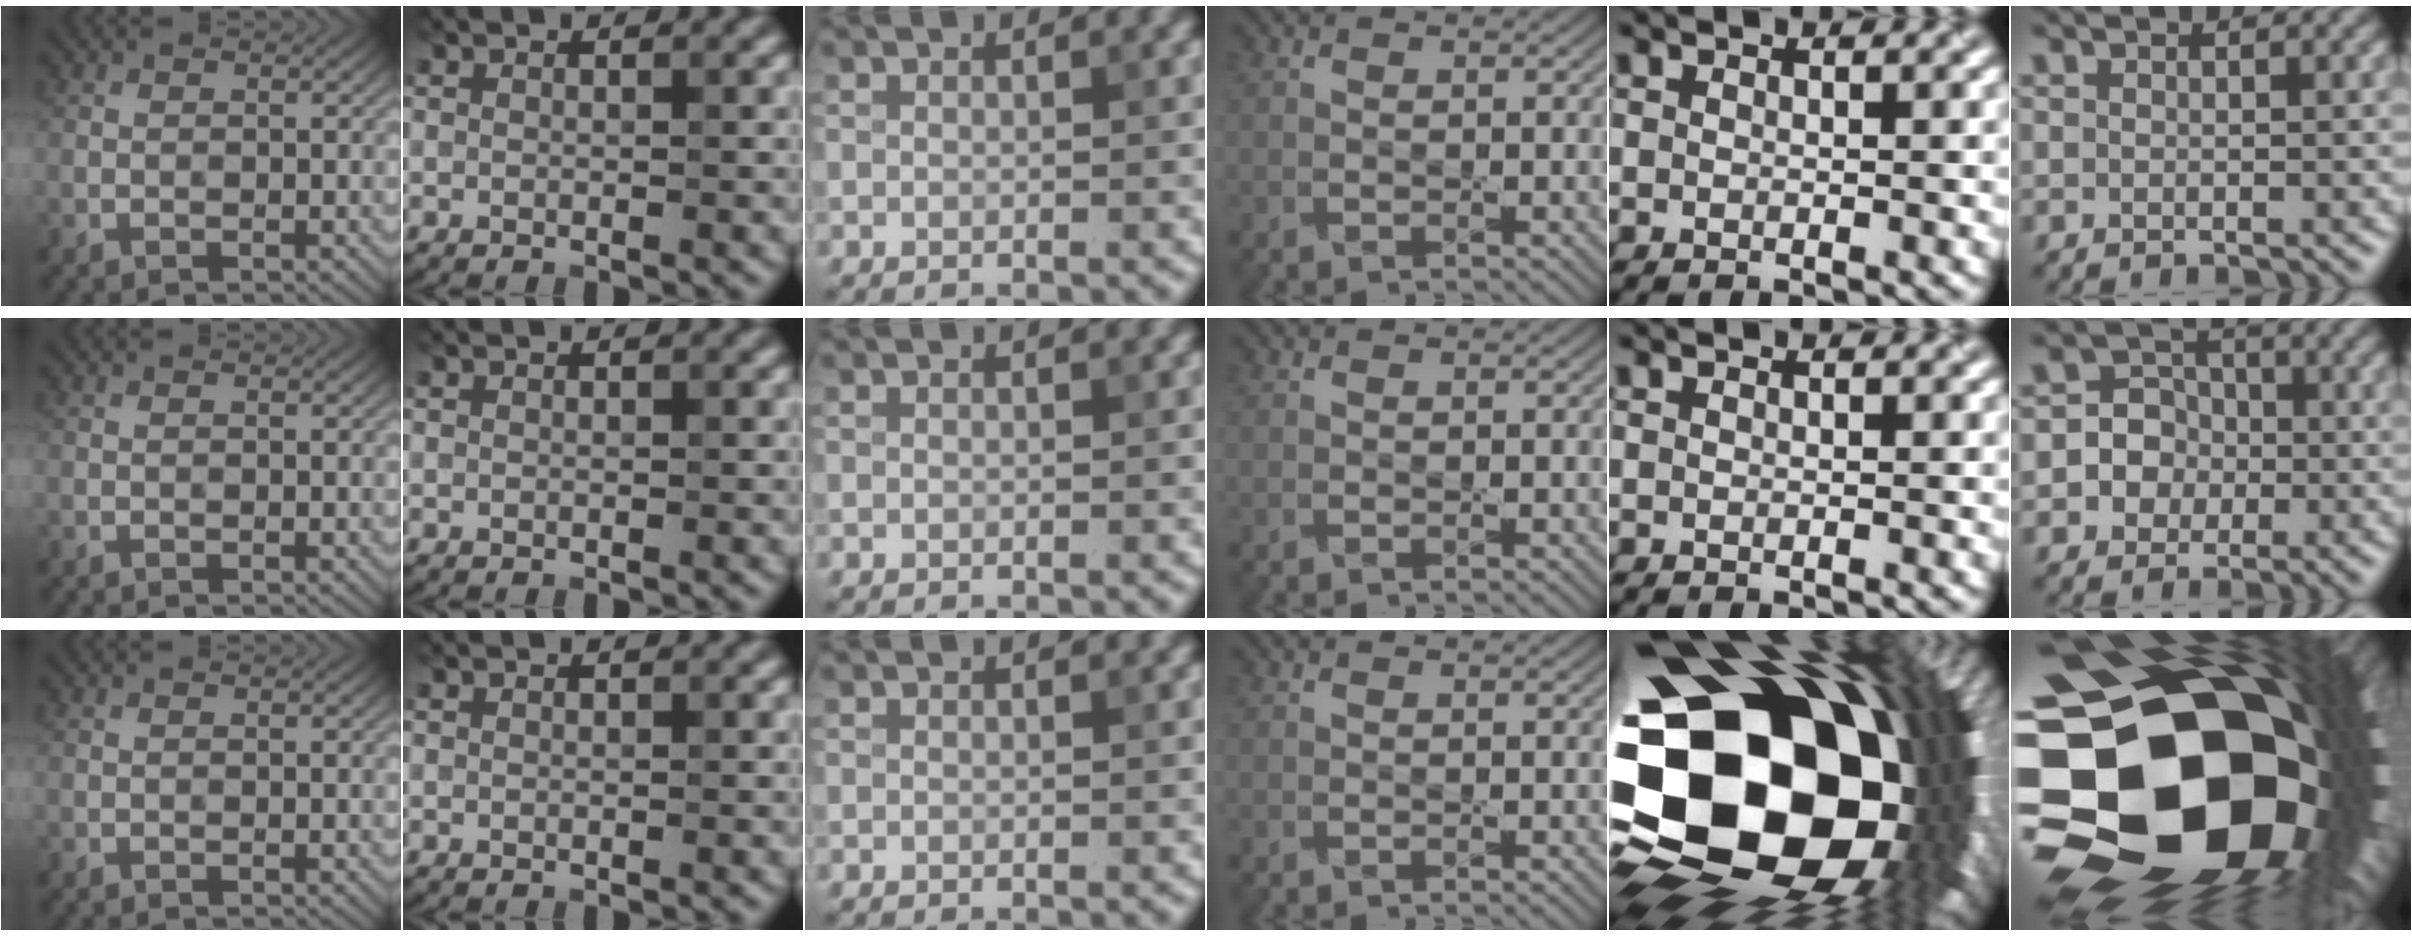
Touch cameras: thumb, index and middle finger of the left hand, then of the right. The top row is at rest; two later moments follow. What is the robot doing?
{"motion": "press", "object": "stapler"}